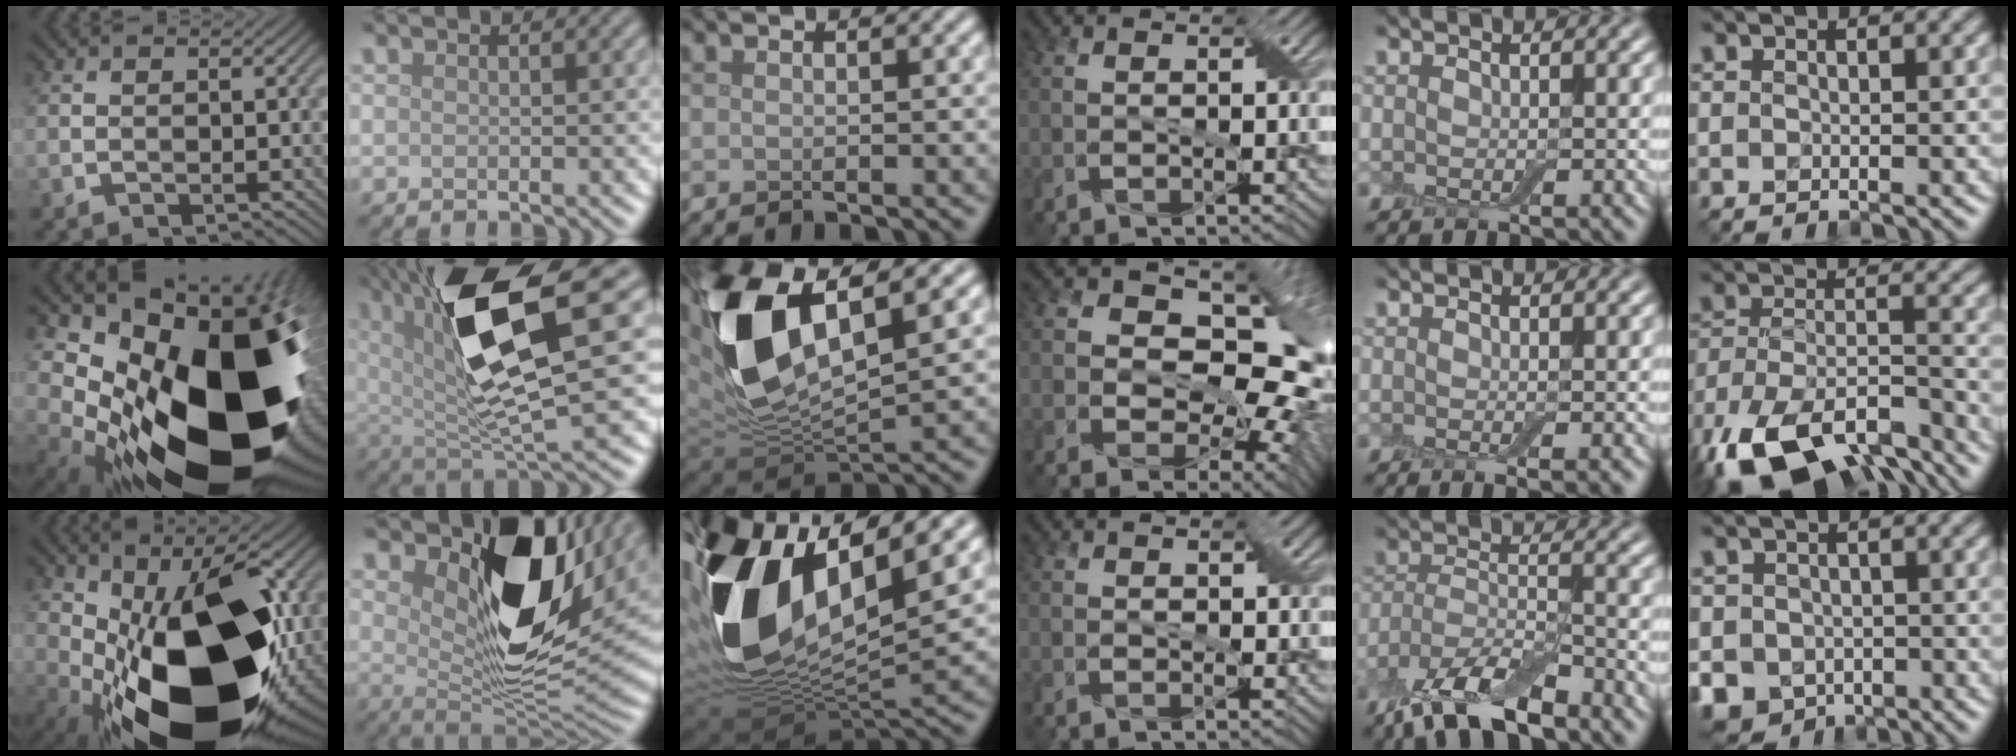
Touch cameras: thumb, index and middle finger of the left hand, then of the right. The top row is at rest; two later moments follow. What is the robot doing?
{"motion": "wrap", "object": "cling film"}